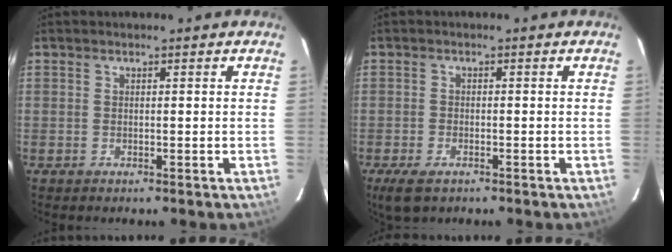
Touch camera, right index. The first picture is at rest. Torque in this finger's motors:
{"motor_torque": [0.34, -0.29, 0.23, 0.04]}